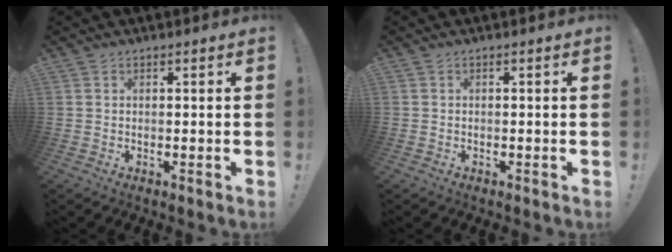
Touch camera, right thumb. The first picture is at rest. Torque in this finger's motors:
{"motor_torque": [1.43, 0.84, -0.14, -1.84, 0.02]}